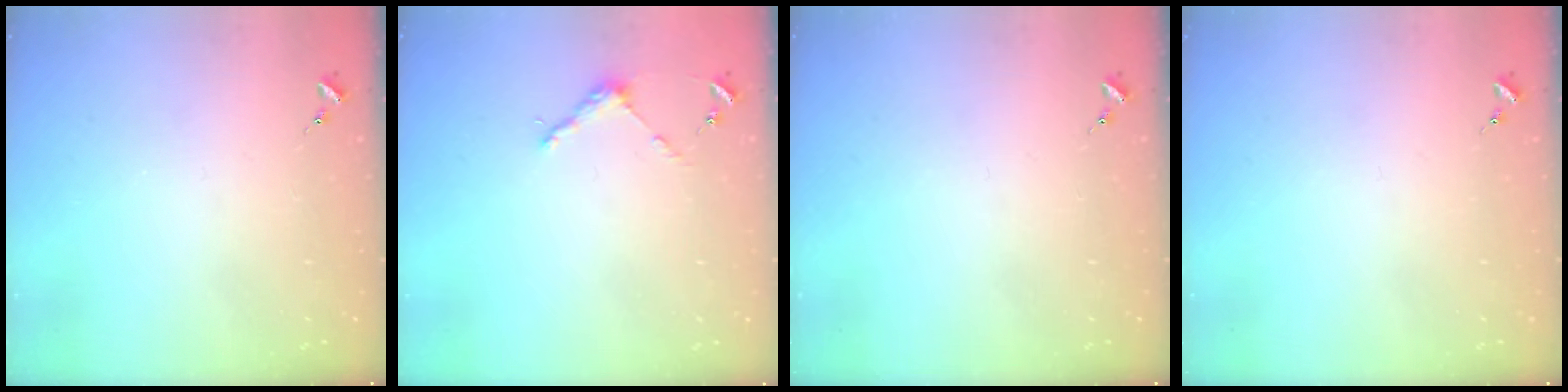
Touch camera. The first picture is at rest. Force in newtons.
{"total": 3.8, "press": 3.8, "slide": 0.3}
{"total": 0.0}
{"total": 0.0}